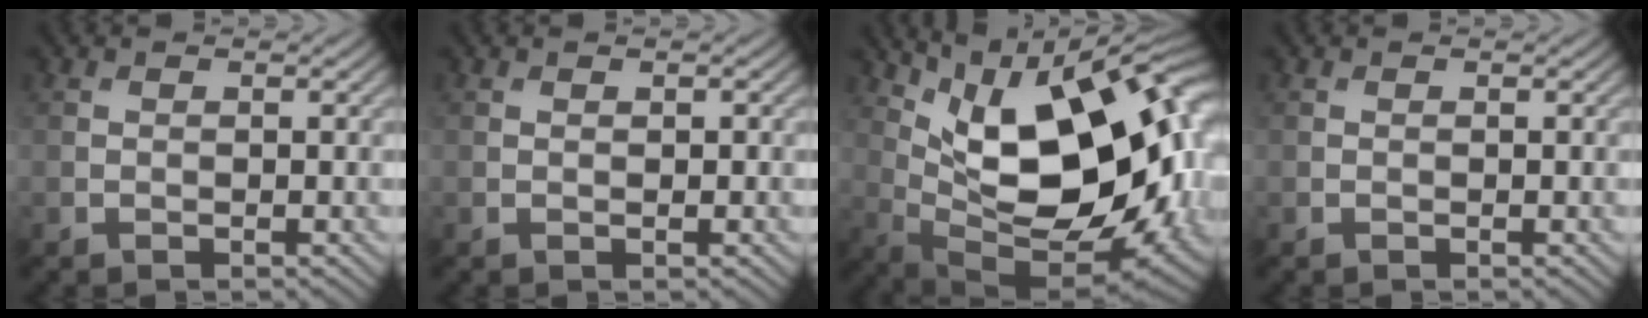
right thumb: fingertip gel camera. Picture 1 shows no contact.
{"total": 0.6, "force": [0.1, 0.2, 0.6], "torque": [-0.008, -0.001, 0.002]}
{"total": 20.7, "force": [5.4, 9.9, 17.4], "torque": [-0.267, 0.021, 0.095]}
{"total": 0.0}